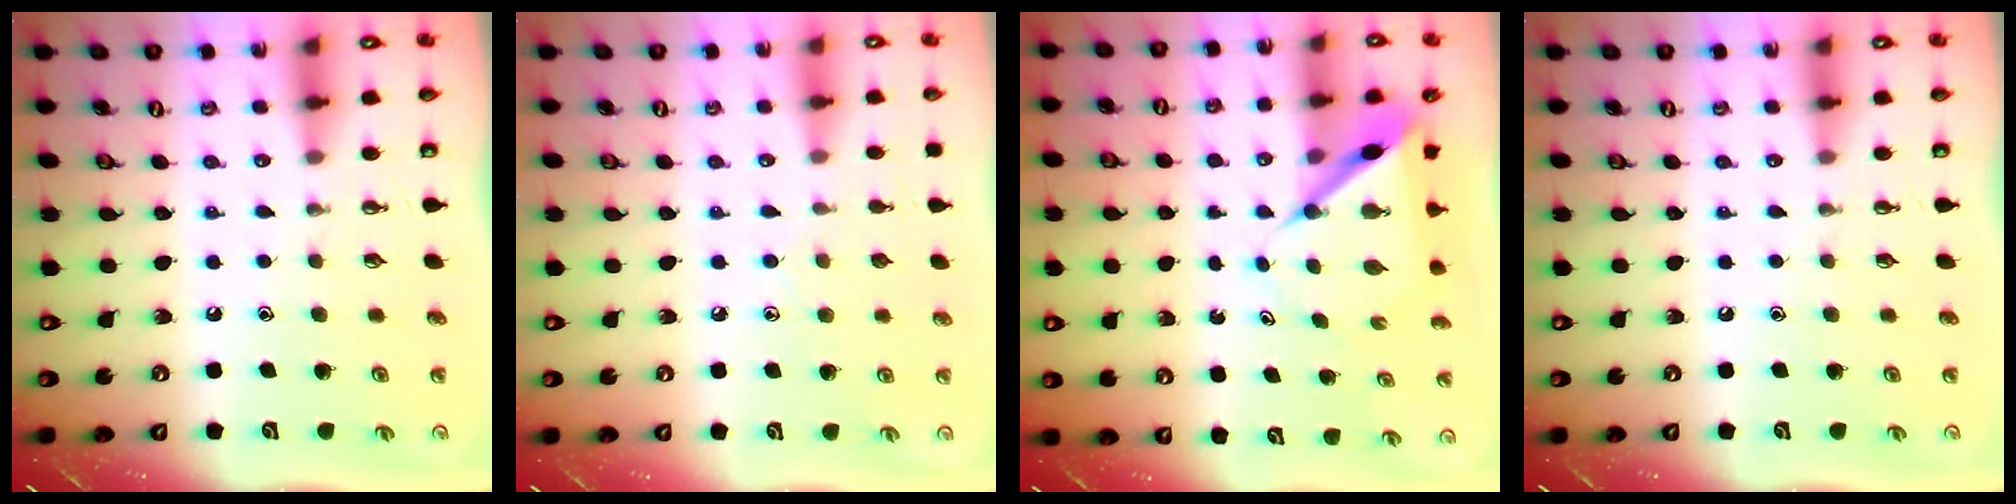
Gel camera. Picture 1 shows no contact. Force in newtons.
{"total": 4.4, "press": 4.4, "slide": 0.5}
{"total": 6.4, "press": 6.4, "slide": 0.6}
{"total": 0.0}